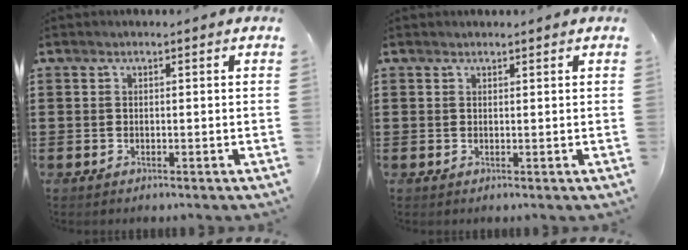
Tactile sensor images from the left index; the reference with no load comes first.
{"total": 0.5, "force": [0.4, 0.1, -0.3], "torque": [0.004, 0.000, 0.009]}